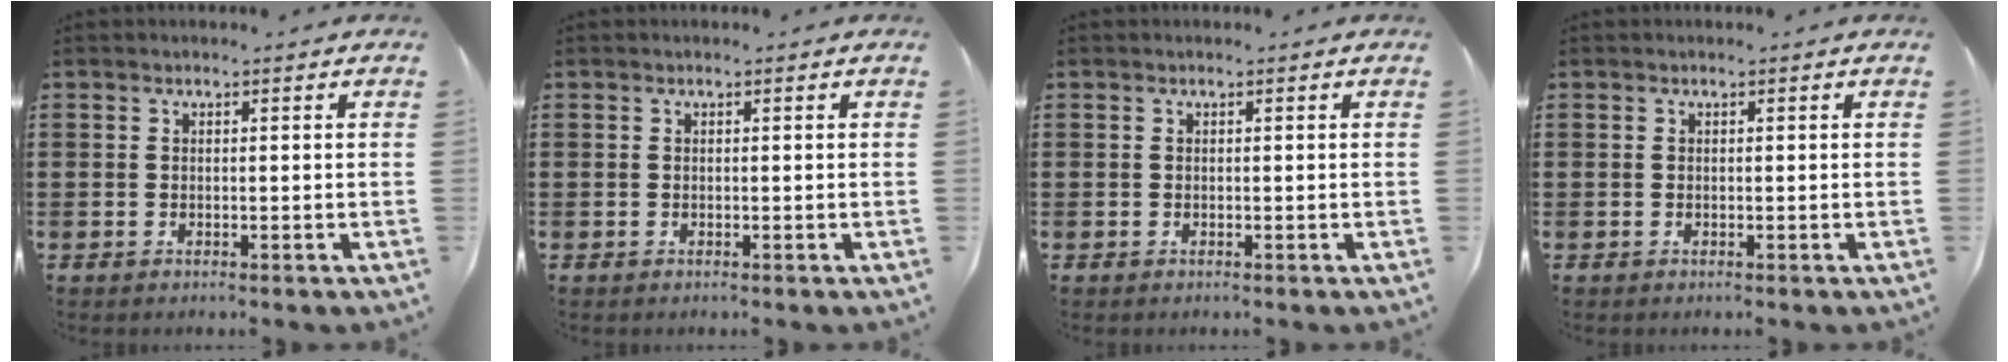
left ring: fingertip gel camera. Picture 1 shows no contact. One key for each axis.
{"total": 0.0}
{"total": 0.0}
{"total": 0.0}